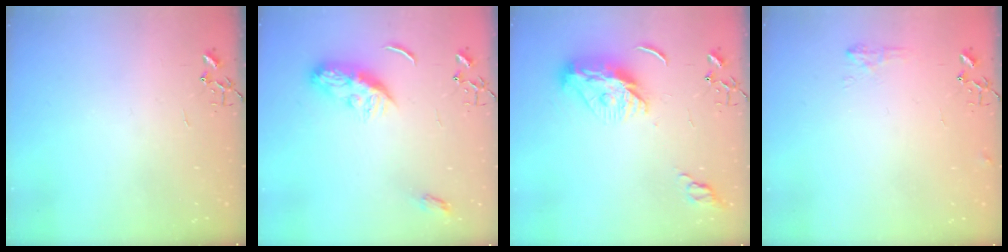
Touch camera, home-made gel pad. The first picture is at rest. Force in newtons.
{"total": 9.5, "press": 9.5, "slide": 0.2}
{"total": 10.9, "press": 10.9, "slide": 0.9}
{"total": 6.4, "press": 6.3, "slide": 0.8}